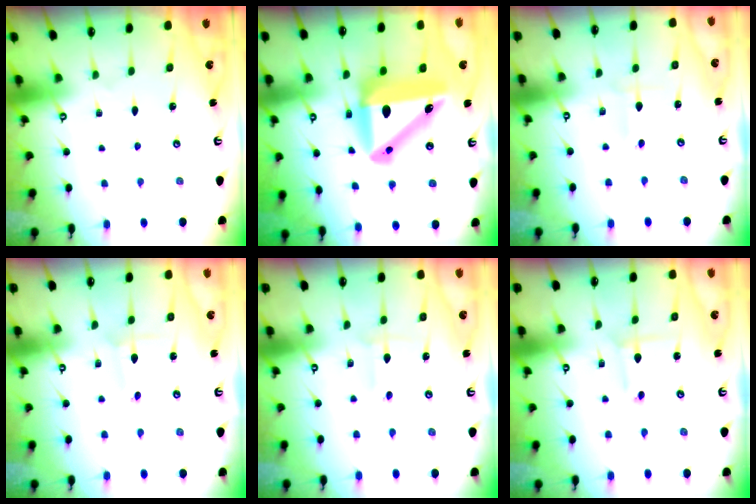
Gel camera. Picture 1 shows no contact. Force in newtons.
{"total": 15.6, "press": 14.9, "slide": 4.6}
{"total": 2.3, "press": 2.3, "slide": 0.2}
{"total": 2.2, "press": 2.2, "slide": 0.2}
{"total": 2.6, "press": 2.6, "slide": 0.3}
{"total": 2.8, "press": 2.8, "slide": 0.3}